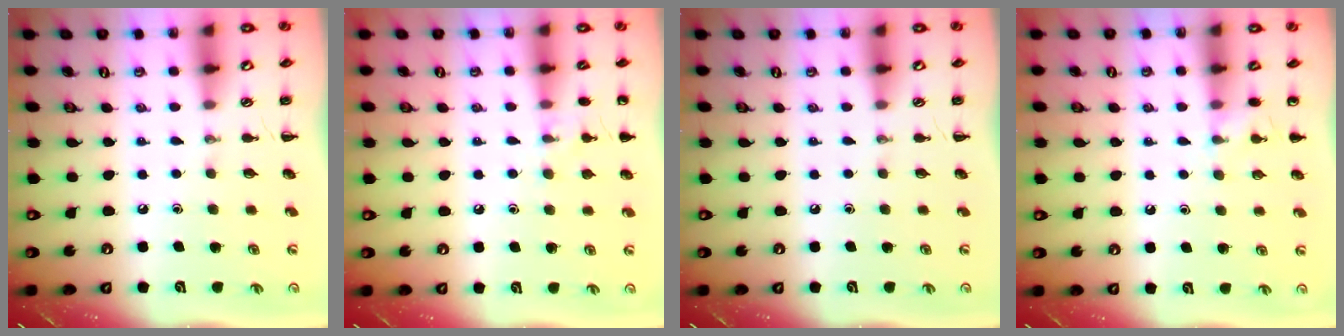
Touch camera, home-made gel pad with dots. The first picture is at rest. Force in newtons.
{"total": 7.6, "press": 7.3, "slide": 2.0}
{"total": 0.0}
{"total": 5.0, "press": 4.8, "slide": 1.4}